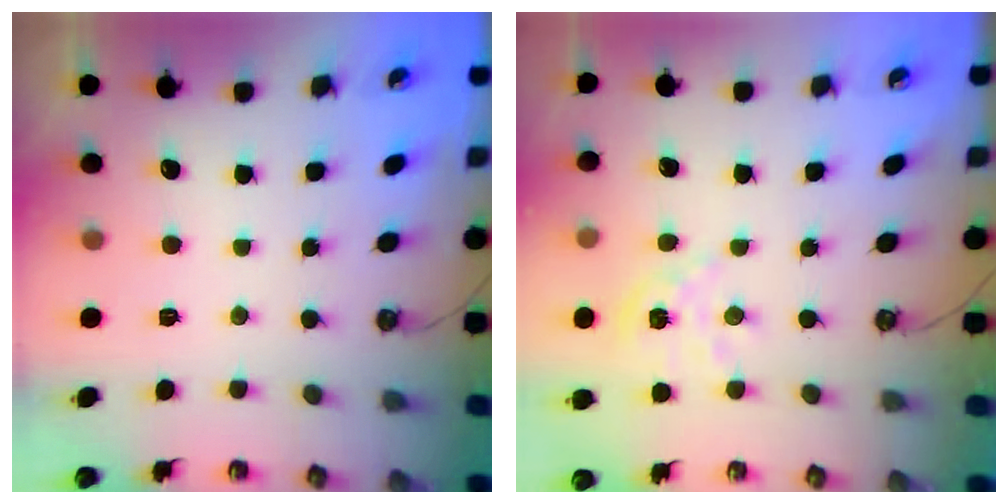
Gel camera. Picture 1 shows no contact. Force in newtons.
{"total": 3.5, "press": 3.5, "slide": 0.2}